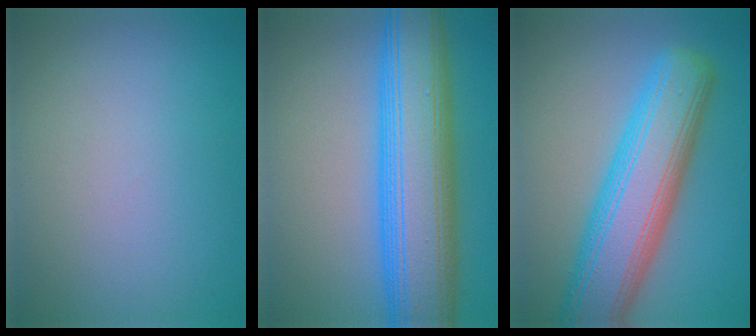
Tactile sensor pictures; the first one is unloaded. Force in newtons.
{"total": 11.7, "press": 11.7, "slide": 0.0}
{"total": 10.0, "press": 10.0, "slide": 0.4}